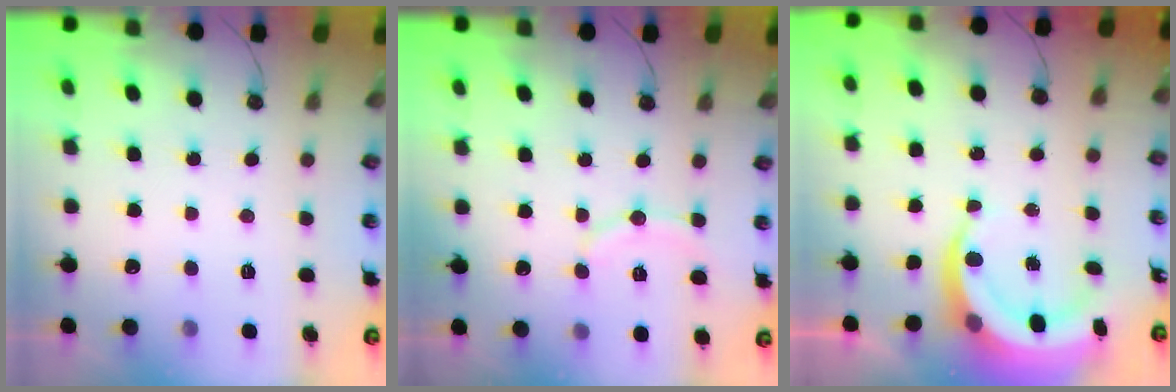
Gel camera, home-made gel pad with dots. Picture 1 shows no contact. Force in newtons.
{"total": 7.6, "press": 7.4, "slide": 1.6}
{"total": 9.1, "press": 9.0, "slide": 1.7}